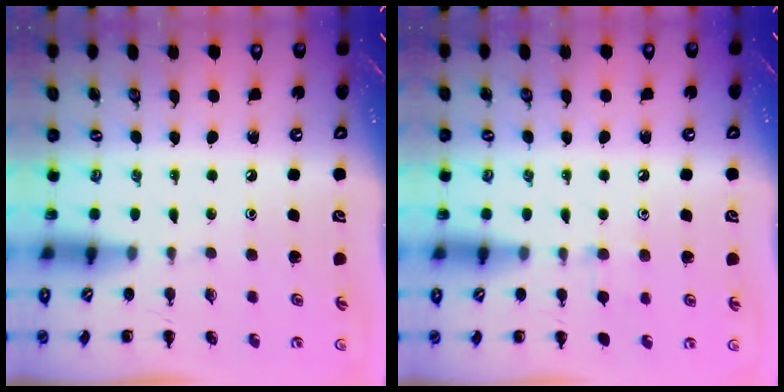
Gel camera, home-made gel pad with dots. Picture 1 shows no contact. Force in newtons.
{"total": 6.2, "press": 5.8, "slide": 2.2}